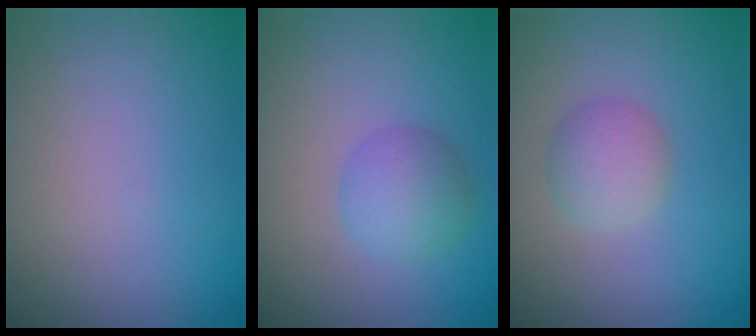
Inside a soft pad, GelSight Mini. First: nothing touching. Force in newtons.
{"total": 2.8, "press": 2.8, "slide": 0.1}
{"total": 2.4, "press": 2.4, "slide": 0.1}